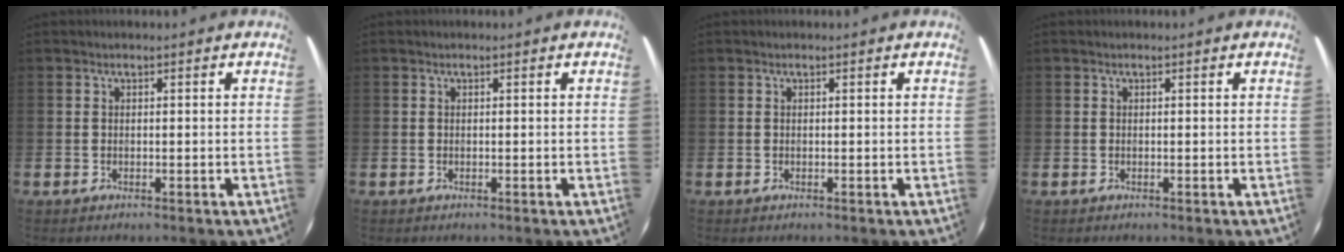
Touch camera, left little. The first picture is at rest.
{"total": 0.0}
{"total": 0.0}
{"total": 0.0}